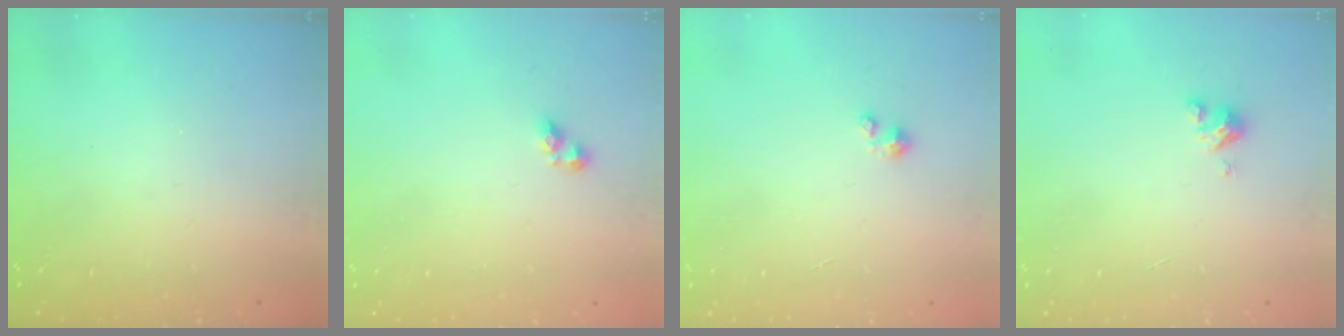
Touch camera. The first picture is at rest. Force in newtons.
{"total": 4.6, "press": 4.6, "slide": 0.6}
{"total": 0.8, "press": 0.7, "slide": 0.3}
{"total": 3.7, "press": 3.7, "slide": 0.3}